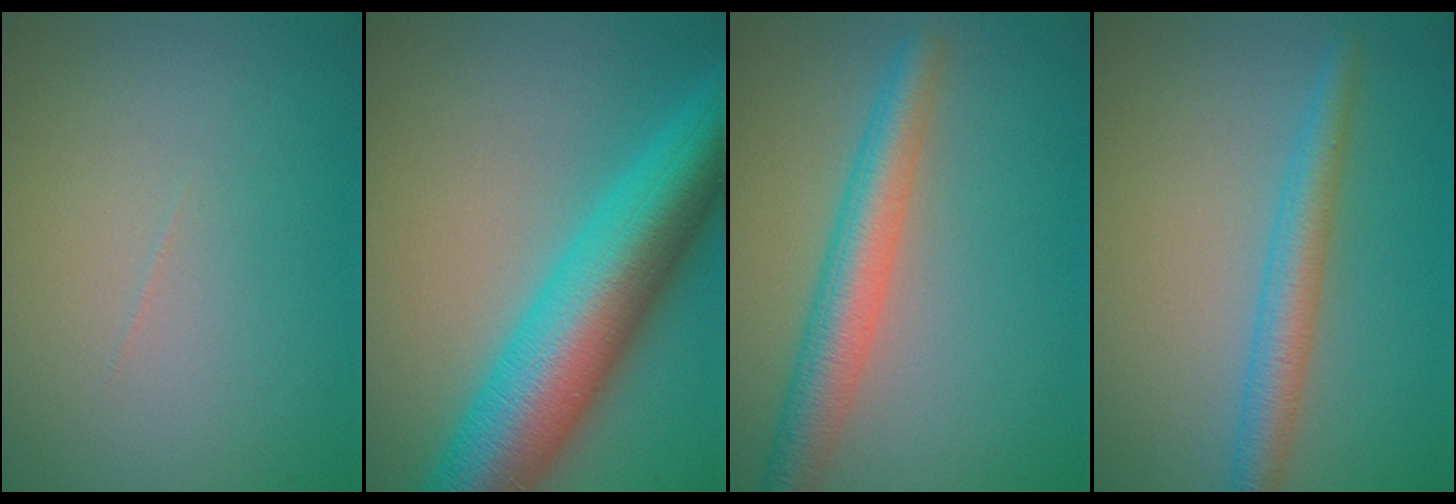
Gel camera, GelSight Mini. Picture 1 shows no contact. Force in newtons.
{"total": 12.2, "press": 12.2, "slide": 0.4}
{"total": 5.0, "press": 5.0, "slide": 0.1}
{"total": 3.4, "press": 3.4, "slide": 0.1}